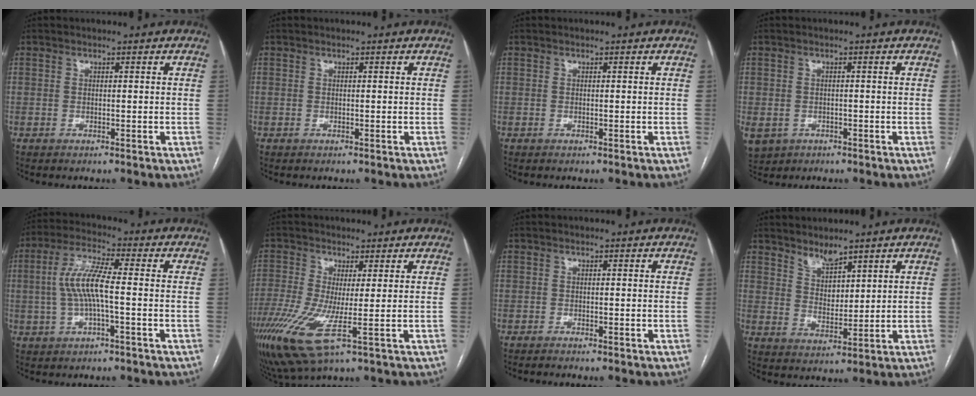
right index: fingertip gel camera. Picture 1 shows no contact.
{"total": 0.0}
{"total": 0.0}
{"total": 7.8, "force": [-3.3, 6.5, 2.8], "torque": [-0.084, -0.005, -0.042]}
{"total": 7.8, "force": [-0.3, 1.1, 7.7], "torque": [-0.168, 0.012, -0.009]}
{"total": 12.1, "force": [-3.6, 2.2, 11.3], "torque": [-0.257, -0.024, -0.059]}
{"total": 1.1, "force": [-1.0, -0.3, 0.4], "torque": [-0.008, -0.002, -0.013]}
{"total": 4.3, "force": [3.6, 1.6, 1.7], "torque": [-0.034, -0.009, 0.073]}